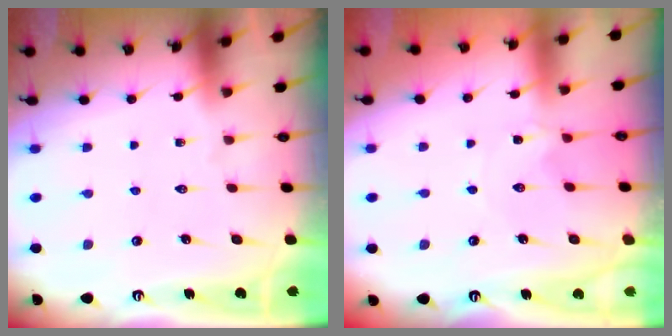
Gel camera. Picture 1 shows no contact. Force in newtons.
{"total": 0.0}